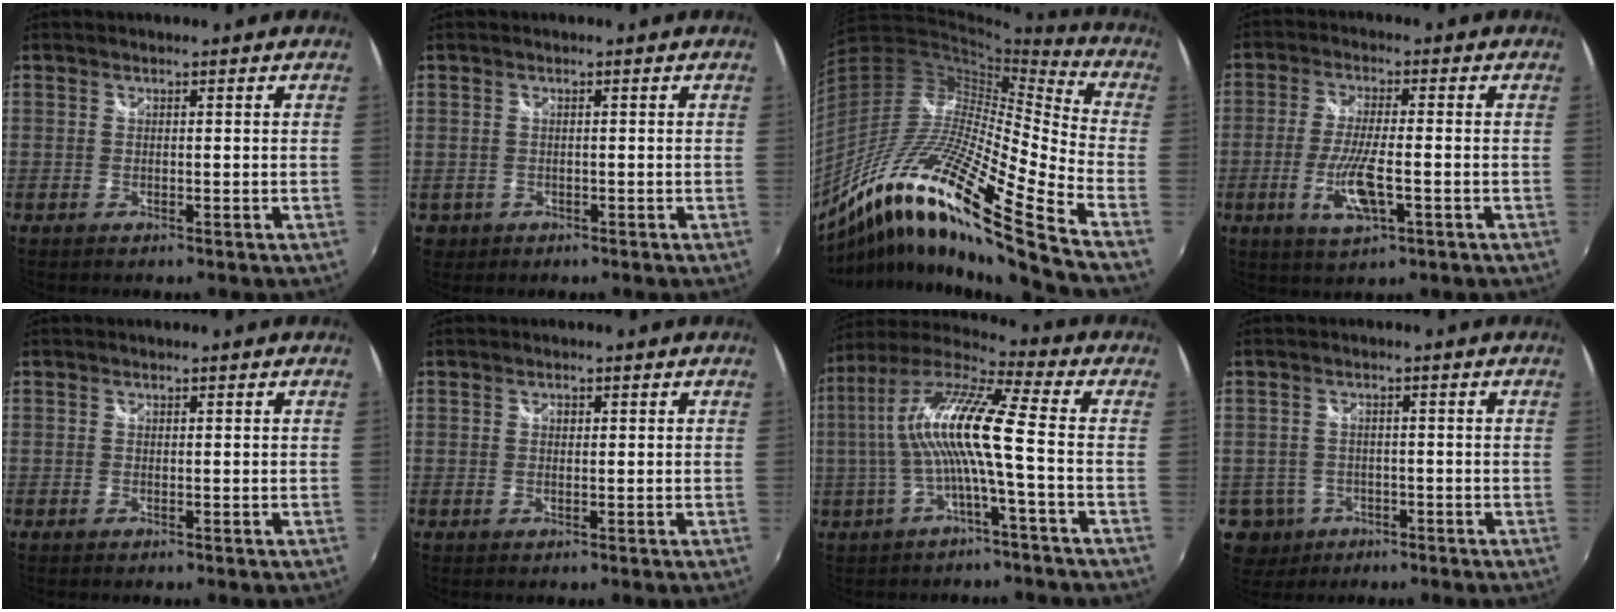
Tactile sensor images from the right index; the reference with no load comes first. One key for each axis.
{"total": 2.5, "fx": -0.6, "fy": 2.3, "fz": 0.5, "tx": -0.014, "ty": -0.002, "tz": -0.005}
{"total": 22.7, "fx": -15.1, "fy": 1.0, "fz": 17.0, "tx": -0.281, "ty": -0.039, "tz": -0.291}
{"total": 8.4, "fx": -2.9, "fy": 2.0, "fz": 7.6, "tx": -0.158, "ty": -0.012, "tz": -0.052}
{"total": 0.0}
{"total": 0.7, "fx": 0.1, "fy": 0.6, "fz": 0.3, "tx": -0.006, "ty": 0.001, "tz": 0.001}
{"total": 12.8, "fx": -1.4, "fy": 0.1, "fz": 12.8, "tx": -0.233, "ty": 0.008, "tz": -0.026}
{"total": 5.7, "fx": -2.2, "fy": 5.2, "fz": 1.0, "tx": -0.030, "ty": 0.008, "tz": -0.027}